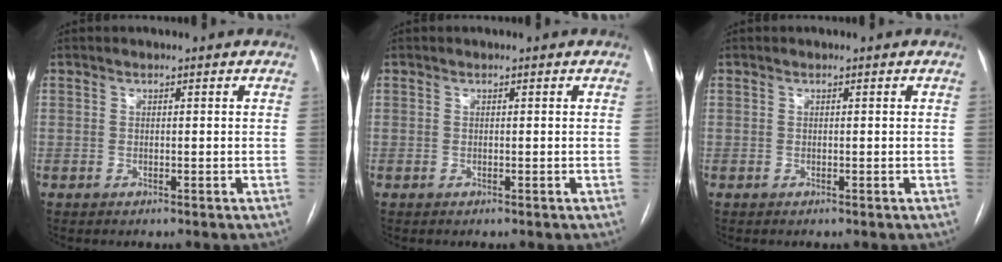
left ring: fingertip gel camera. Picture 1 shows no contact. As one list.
[{"total": 0.0}, {"total": 0.0}]